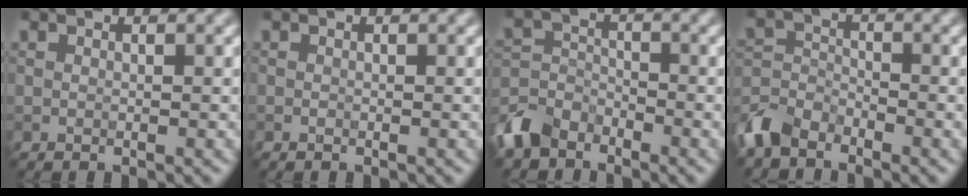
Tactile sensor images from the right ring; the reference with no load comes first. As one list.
[{"total": 0.0}, {"total": 4.6, "force": [-3.6, 2.6, 1.4], "torque": [-0.032, -0.001, -0.082]}, {"total": 4.4, "force": [-3.5, 2.1, 1.5], "torque": [-0.034, -0.002, -0.084]}]